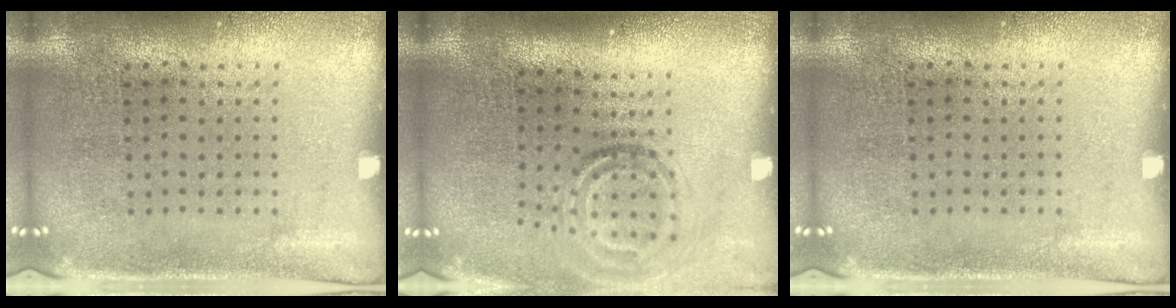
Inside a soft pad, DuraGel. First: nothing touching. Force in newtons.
{"total": 1.9, "press": 1.3, "slide": 1.4}
{"total": 0.0}